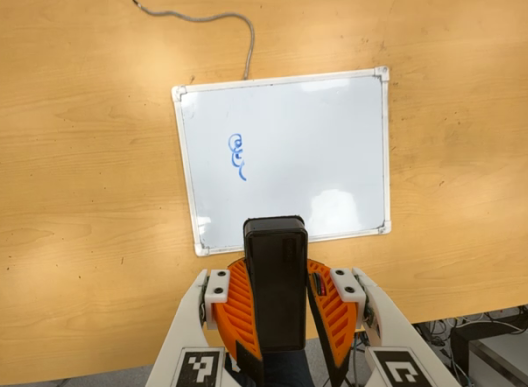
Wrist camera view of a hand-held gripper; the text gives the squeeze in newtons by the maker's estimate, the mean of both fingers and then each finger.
{"total": 9.8, "left": 9.5, "right": 10.2}